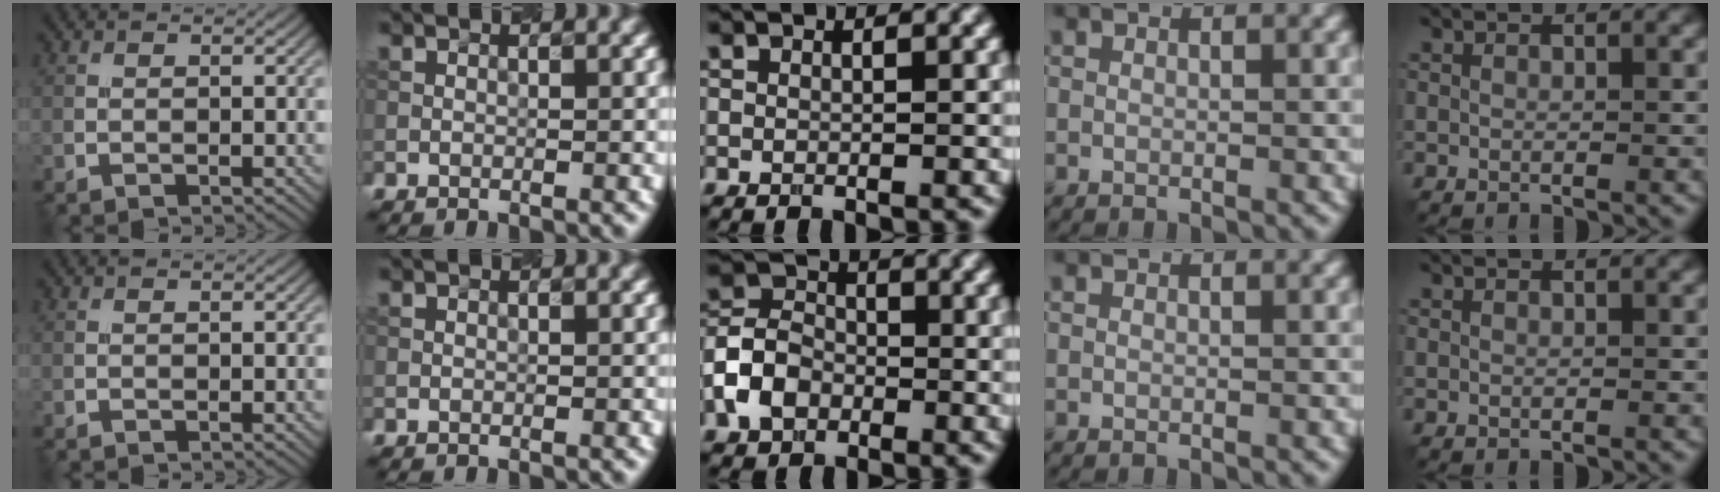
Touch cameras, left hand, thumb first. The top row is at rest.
{"middle": {"total": 4.5, "force": [-1.9, 3.4, 2.4], "torque": [-0.048, 0.006, -0.044]}}